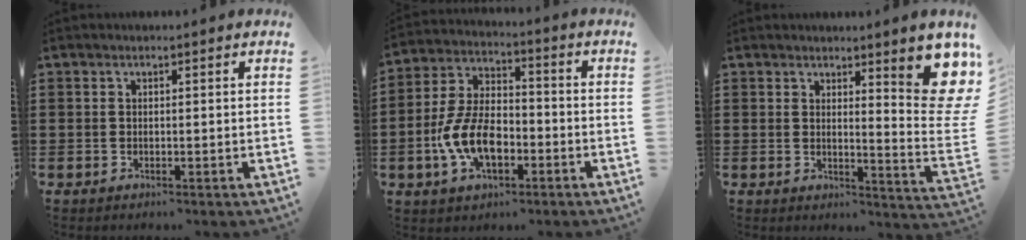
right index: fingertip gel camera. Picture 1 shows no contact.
{"total": 9.7, "force": [-3.3, 5.2, 7.5], "torque": [-0.182, -0.003, -0.067]}
{"total": 9.0, "force": [5.2, 1.7, 7.1], "torque": [-0.095, -0.052, 0.086]}